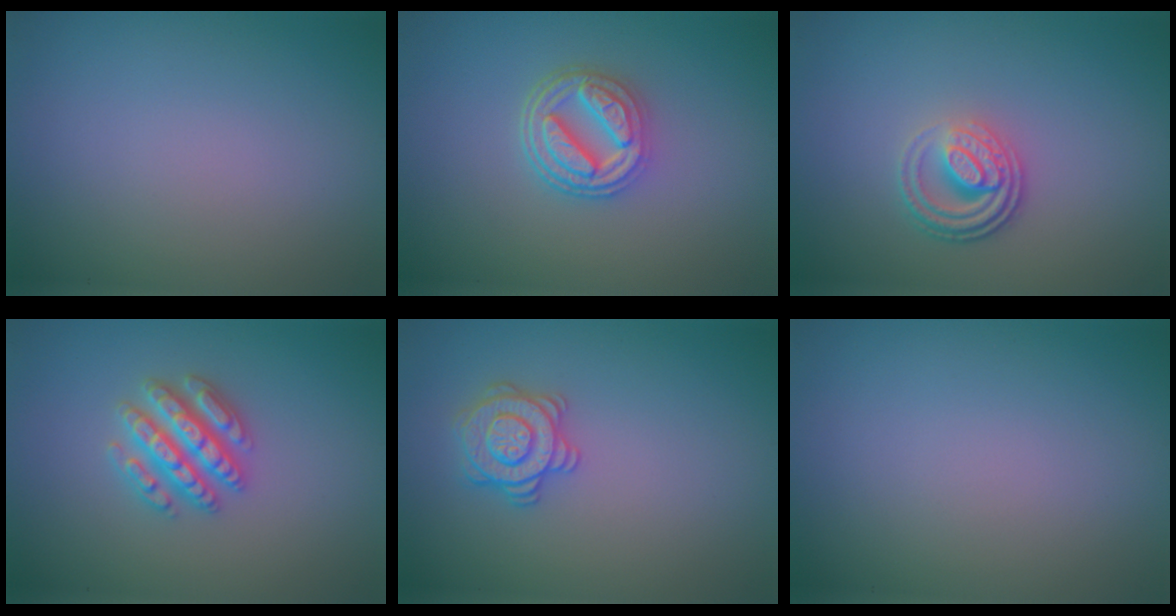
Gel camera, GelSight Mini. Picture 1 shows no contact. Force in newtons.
{"total": 4.6, "press": 3.7, "slide": 2.7}
{"total": 3.8, "press": 2.7, "slide": 2.7}
{"total": 4.7, "press": 4.6, "slide": 0.8}
{"total": 2.9, "press": 2.9, "slide": 0.1}
{"total": 0.0}